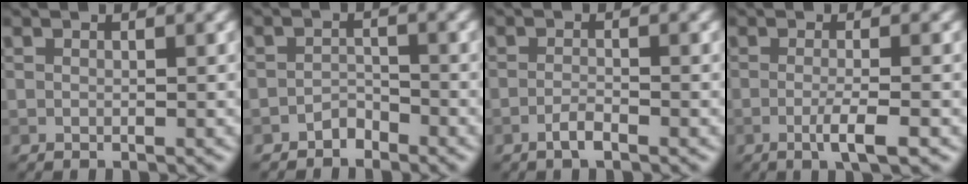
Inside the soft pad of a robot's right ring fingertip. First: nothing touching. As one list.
[{"total": 1.6, "force": [-1.4, 0.6, 0.2], "torque": [-0.001, 0.006, -0.028]}, {"total": 1.6, "force": [-1.2, 0.2, 1.0], "torque": [-0.022, 0.001, -0.027]}, {"total": 2.9, "force": [-1.1, 0.5, 2.7], "torque": [-0.043, -0.003, -0.027]}]